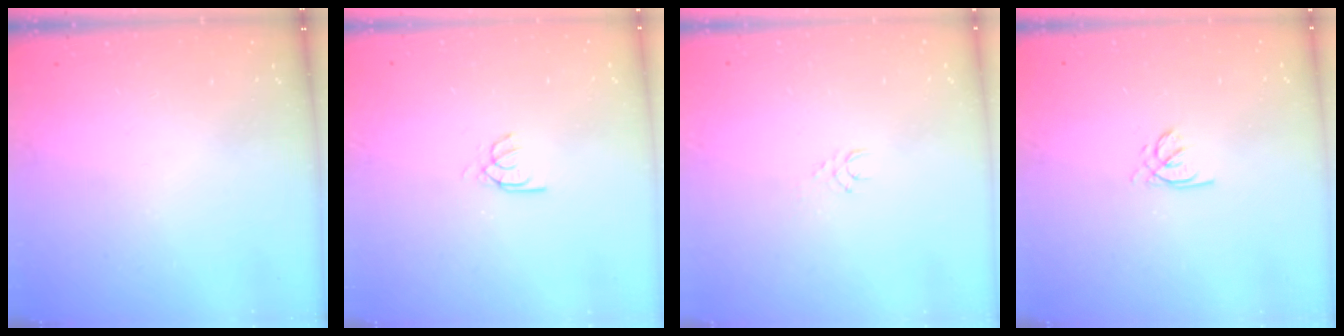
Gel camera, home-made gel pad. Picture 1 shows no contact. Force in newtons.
{"total": 2.9, "press": 2.9, "slide": 0.3}
{"total": 4.8, "press": 4.8, "slide": 0.3}
{"total": 1.5, "press": 1.5, "slide": 0.2}